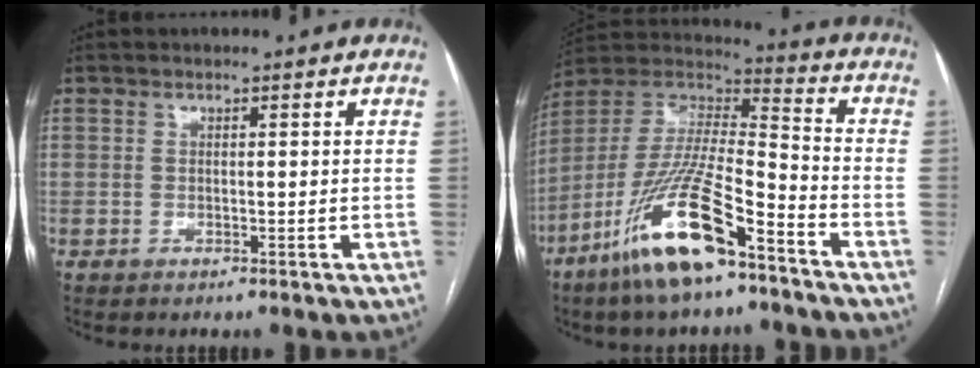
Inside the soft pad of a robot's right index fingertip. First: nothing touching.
{"total": 18.6, "force": [-11.3, 3.4, 14.4], "torque": [-0.317, -0.024, -0.212]}